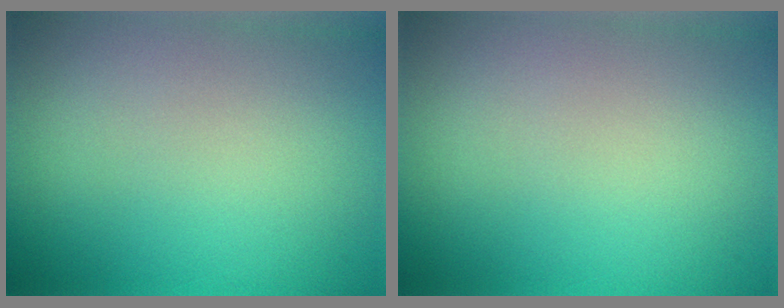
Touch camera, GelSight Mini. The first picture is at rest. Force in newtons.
{"total": 0.0}